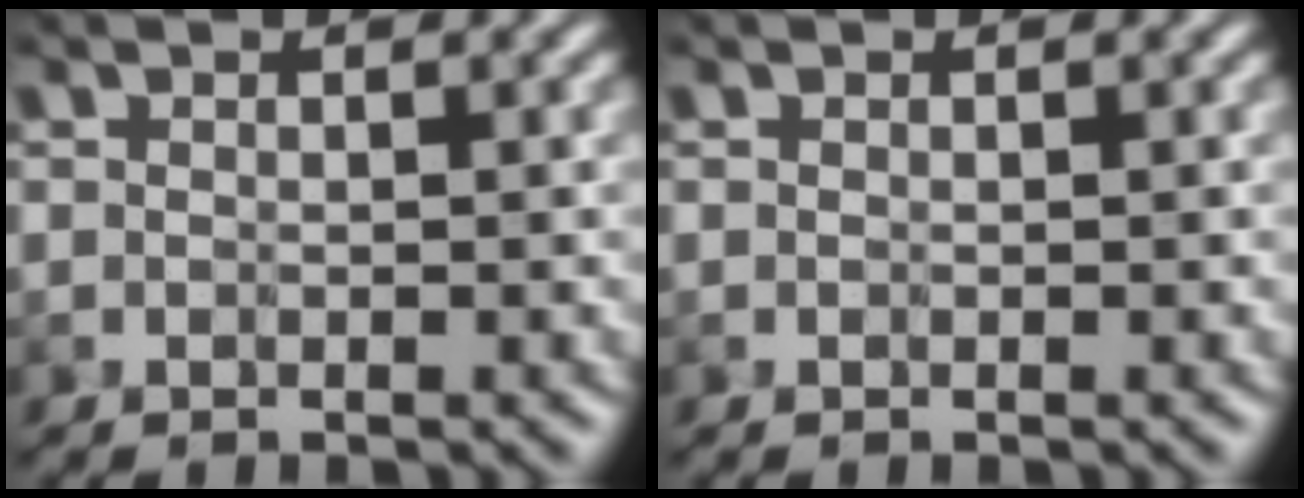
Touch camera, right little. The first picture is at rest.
{"total": 0.0}